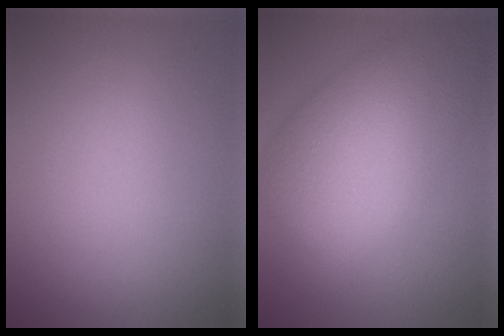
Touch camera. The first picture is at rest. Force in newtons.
{"total": 9.5, "press": 9.5, "slide": 0.4}